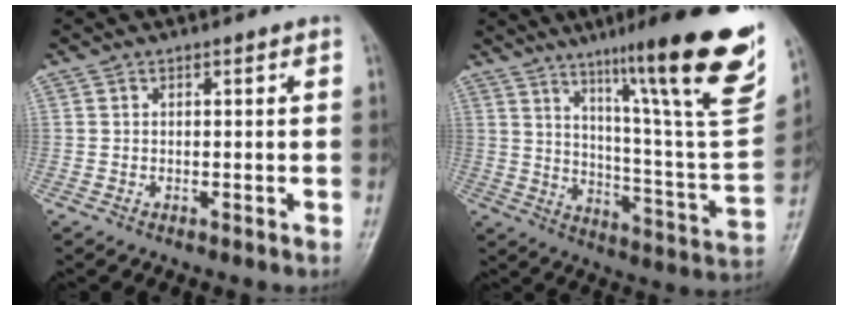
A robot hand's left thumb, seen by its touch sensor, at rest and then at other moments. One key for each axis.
{"total": 27.6, "fx": 16.6, "fy": 3.1, "fz": 21.9, "tx": -0.298, "ty": -0.067, "tz": 0.247}